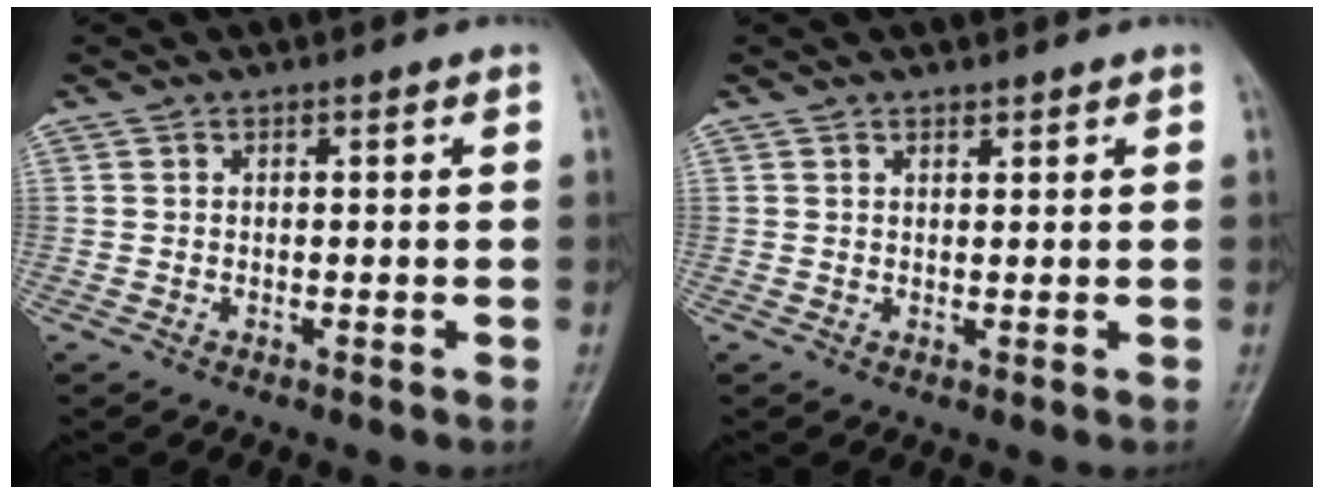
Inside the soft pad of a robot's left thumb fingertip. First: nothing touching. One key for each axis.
{"total": 1.1, "fx": 0.9, "fy": 0.5, "fz": 0.4, "tx": -0.001, "ty": -0.007, "tz": 0.015}